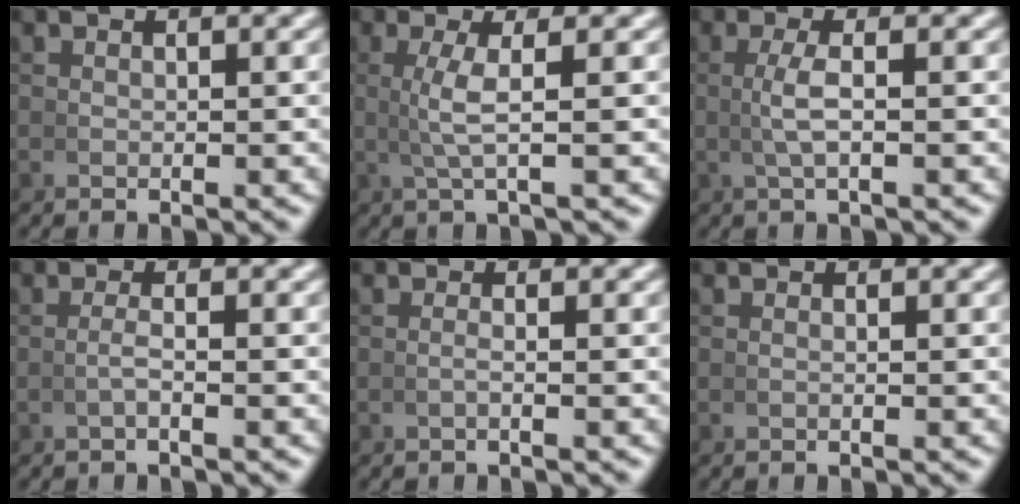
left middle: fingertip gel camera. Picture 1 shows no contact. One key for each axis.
{"total": 2.6, "fx": 0.4, "fy": -0.3, "fz": 2.5, "tx": -0.056, "ty": 0.002, "tz": 0.010}
{"total": 2.1, "fx": 0.0, "fy": 0.0, "fz": 2.1, "tx": -0.047, "ty": 0.003, "tz": 0.002}
{"total": 0.9, "fx": -0.4, "fy": -0.2, "fz": 0.8, "tx": -0.022, "ty": -0.001, "tz": -0.008}
{"total": 0.6, "fx": -0.3, "fy": 0.0, "fz": 0.6, "tx": -0.017, "ty": 0.000, "tz": -0.006}
{"total": 0.0}